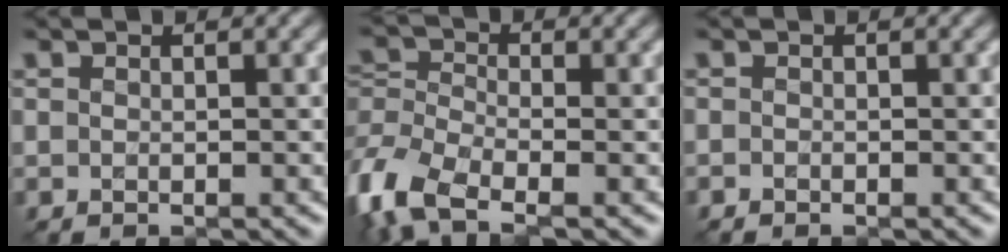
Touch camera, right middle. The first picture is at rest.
{"total": 7.4, "force": [-4.2, 3.6, 4.9], "torque": [-0.119, -0.008, -0.100]}
{"total": 0.0}